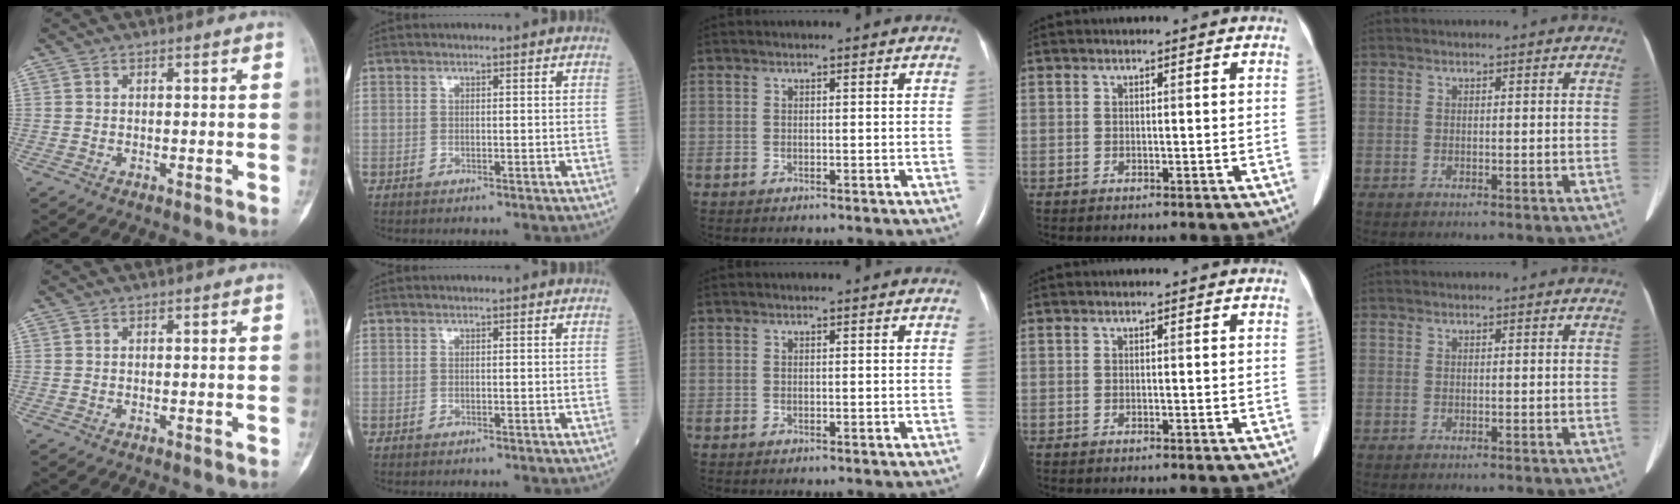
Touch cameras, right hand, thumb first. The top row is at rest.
{}